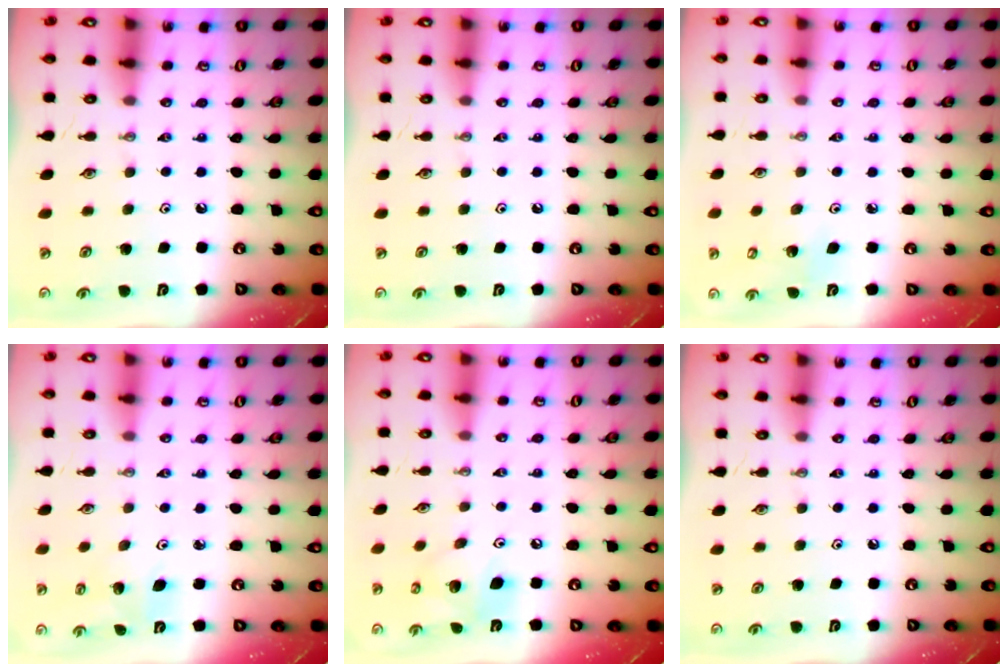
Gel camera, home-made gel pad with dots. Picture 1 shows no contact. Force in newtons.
{"total": 0.0}
{"total": 3.0, "press": 2.6, "slide": 1.6}
{"total": 5.3, "press": 5.0, "slide": 1.7}
{"total": 12.7, "press": 12.5, "slide": 2.1}
{"total": 0.0}